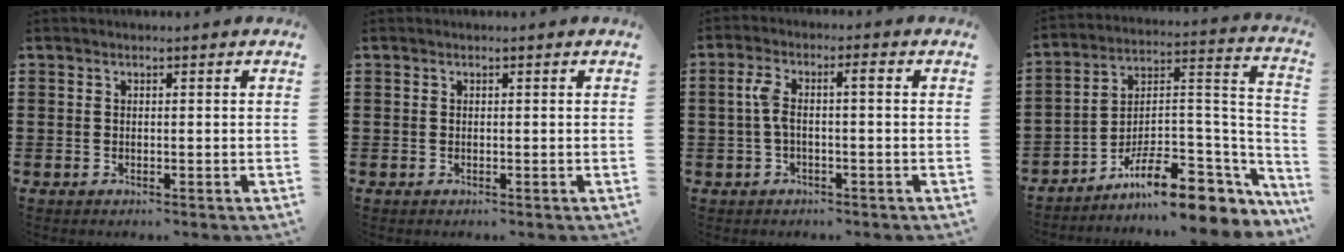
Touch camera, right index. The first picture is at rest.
{"total": 0.0}
{"total": 4.1, "force": [-0.4, 1.1, 3.9], "torque": [-0.088, 0.001, -0.015]}
{"total": 11.2, "force": [-7.9, 3.7, 7.1], "torque": [-0.114, 0.021, -0.140]}